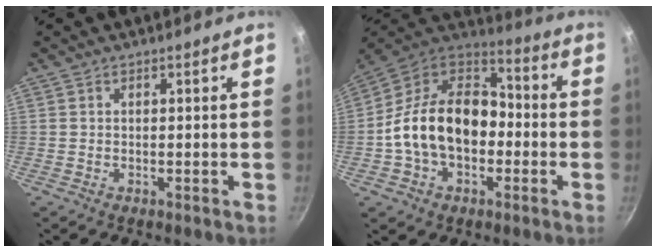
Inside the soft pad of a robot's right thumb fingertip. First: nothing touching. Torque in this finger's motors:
{"motor_torque": [1.54, 3.47, 1.35, -1.42, 0.15]}